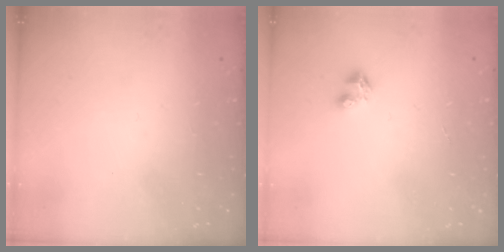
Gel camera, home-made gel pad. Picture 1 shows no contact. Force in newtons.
{"total": 3.0, "press": 2.9, "slide": 0.3}